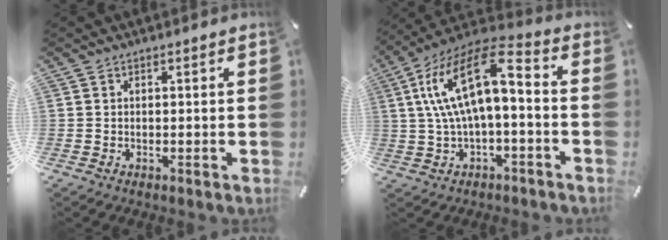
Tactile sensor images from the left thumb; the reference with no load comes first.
{"total": 17.2, "force": [3.2, 7.2, 15.3], "torque": [-0.299, -0.007, 0.052]}